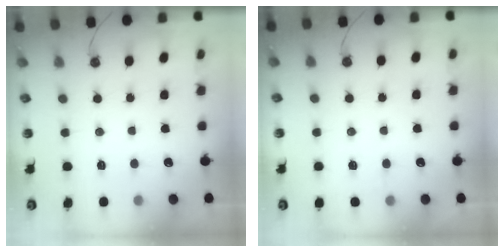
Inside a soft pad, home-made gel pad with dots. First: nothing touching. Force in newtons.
{"total": 3.5, "press": 3.5, "slide": 0.2}